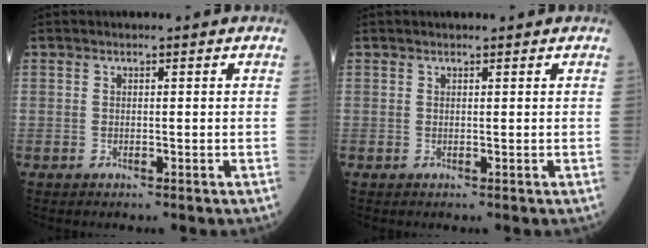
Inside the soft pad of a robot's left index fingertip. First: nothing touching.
{"total": 1.1, "force": [1.1, 0.2, 0.2], "torque": [-0.009, 0.012, 0.019]}